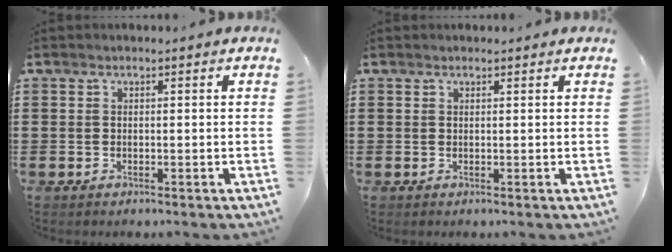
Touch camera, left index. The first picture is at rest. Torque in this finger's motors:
{"motor_torque": [2.14, 0.00, 0.26, -0.01]}